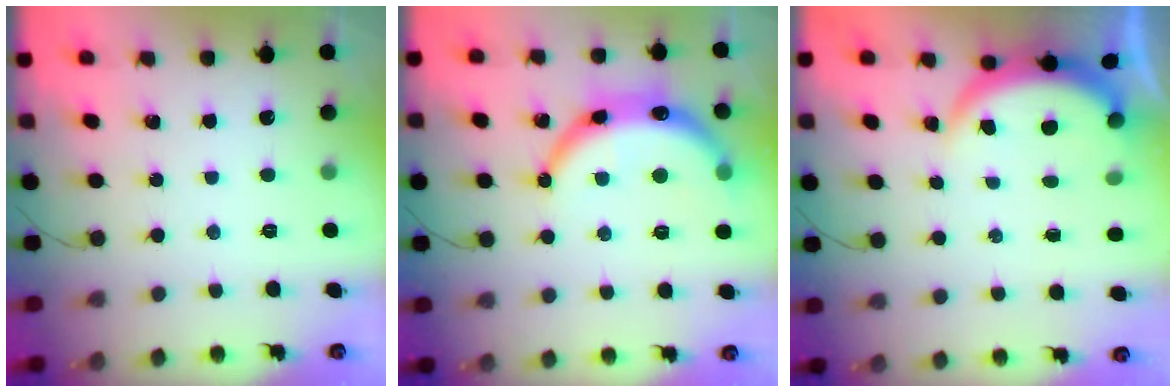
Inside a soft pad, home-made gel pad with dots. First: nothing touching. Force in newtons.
{"total": 14.4, "press": 14.3, "slide": 1.8}
{"total": 3.8, "press": 3.8, "slide": 0.3}